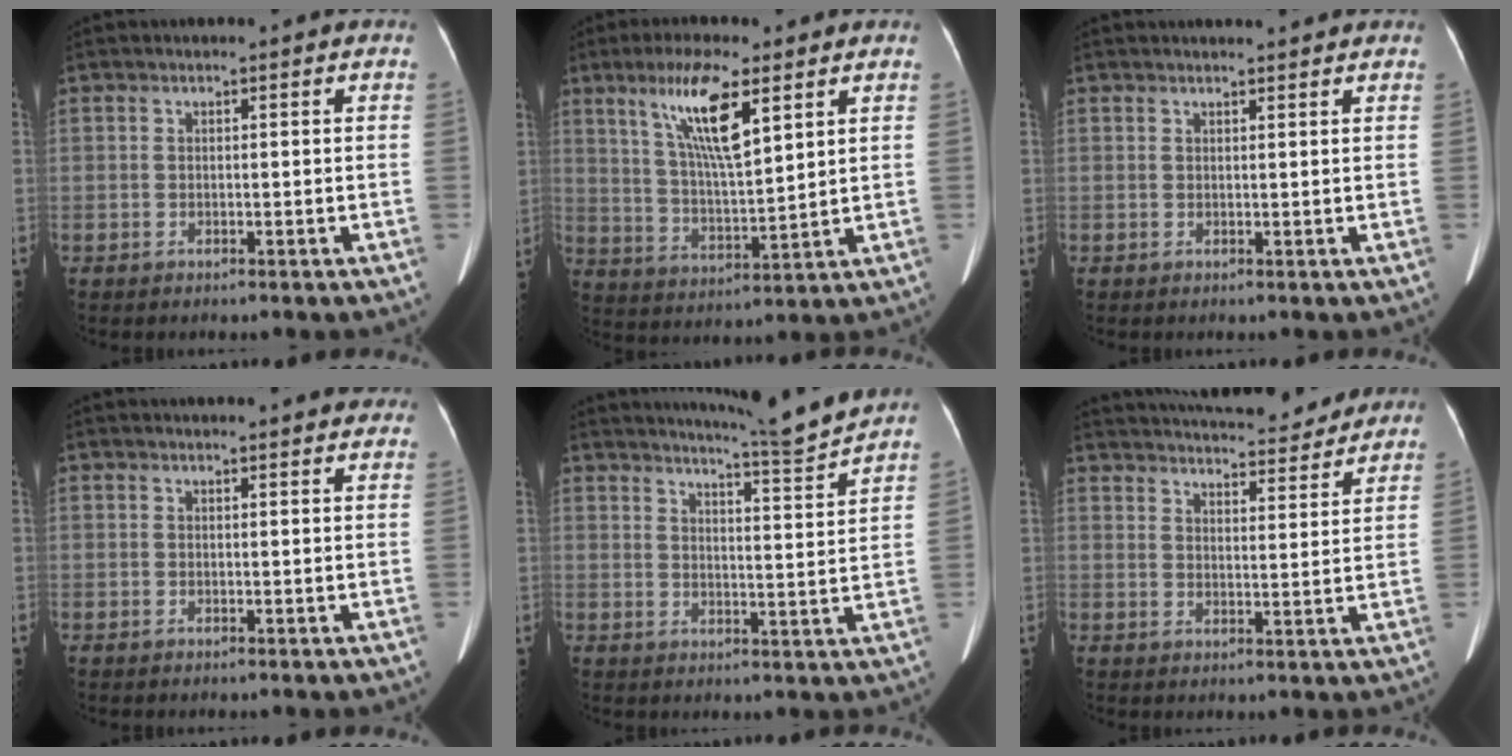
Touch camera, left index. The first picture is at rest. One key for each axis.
{"total": 11.0, "fx": 5.8, "fy": 1.8, "fz": 9.2, "tx": -0.179, "ty": 0.003, "tz": 0.112}
{"total": 3.8, "fx": 3.7, "fy": 0.0, "fz": 1.1, "tx": -0.017, "ty": 0.015, "tz": 0.043}
{"total": 10.1, "fx": 9.3, "fy": 1.9, "fz": 3.3, "tx": -0.032, "ty": 0.014, "tz": 0.095}
{"total": 10.1, "fx": 9.5, "fy": -2.3, "fz": 2.5, "tx": -0.053, "ty": -0.037, "tz": 0.136}
{"total": 18.8, "fx": 17.4, "fy": 3.2, "fz": 6.2, "tx": -0.100, "ty": 0.005, "tz": 0.232}